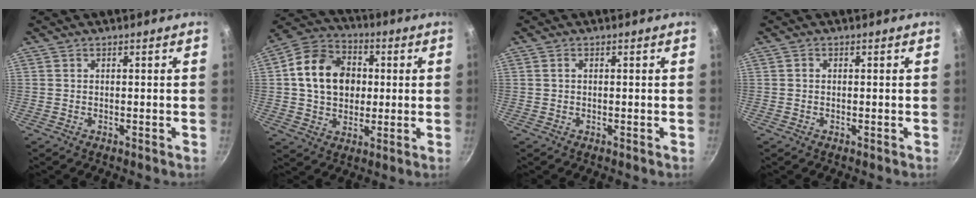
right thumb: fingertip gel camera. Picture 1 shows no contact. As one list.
[{"total": 14.8, "force": [1.8, 11.7, 9.0], "torque": [-0.128, 0.018, 0.019]}, {"total": 0.6, "force": [0.1, 0.4, 0.4], "torque": [-0.006, 0.004, 0.001]}, {"total": 0.6, "force": [0.0, 0.5, 0.3], "torque": [-0.003, 0.004, 0.000]}]